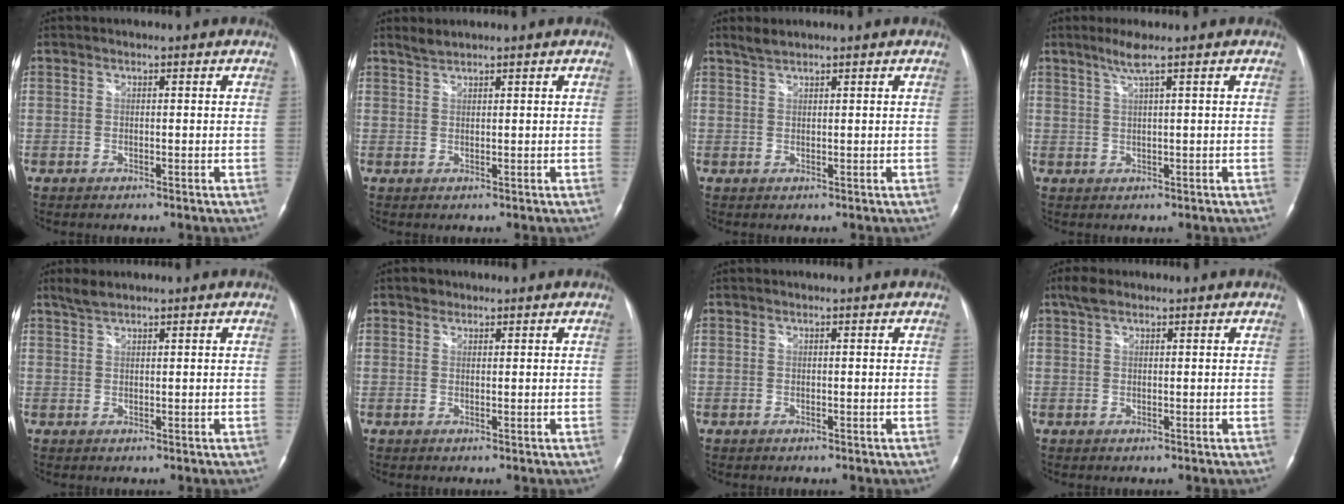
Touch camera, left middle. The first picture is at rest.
{"total": 1.3, "force": [1.3, -0.2, 0.2], "torque": [-0.007, 0.004, 0.031]}
{"total": 1.6, "force": [1.5, 0.0, 0.5], "torque": [-0.015, 0.005, 0.035]}
{"total": 2.6, "force": [1.6, -0.5, 2.1], "torque": [-0.048, 0.001, 0.034]}
{"total": 2.0, "force": [1.8, 0.2, 0.9], "torque": [-0.026, 0.007, 0.039]}
{"total": 1.2, "force": [0.9, 0.8, 0.1], "torque": [0.000, 0.004, 0.011]}
{"total": 0.0}
{"total": 2.3, "force": [1.6, 0.9, 1.3], "torque": [-0.032, 0.017, 0.032]}